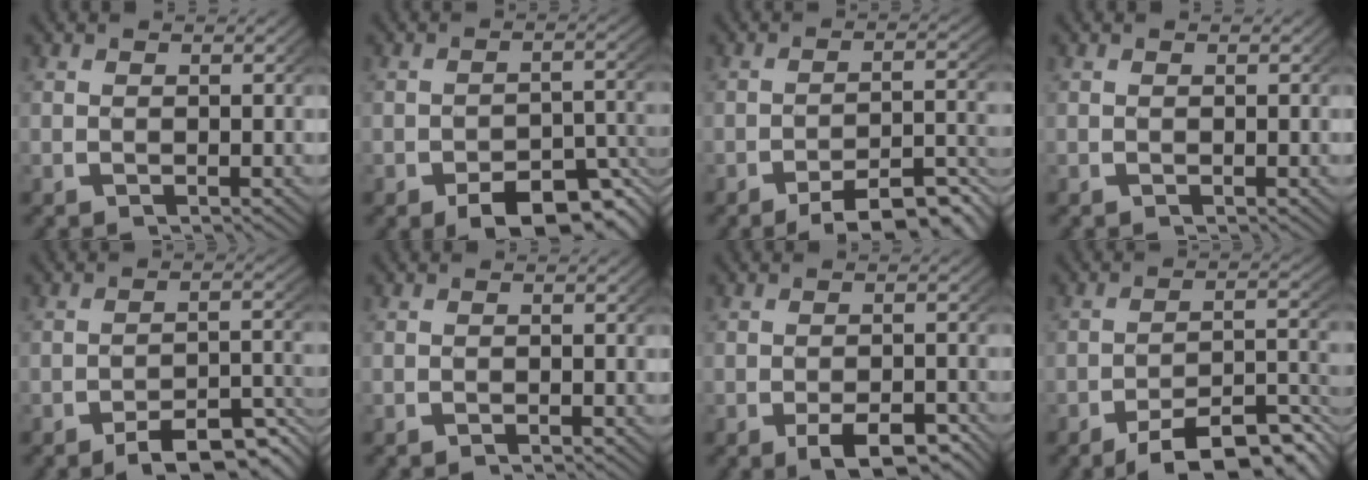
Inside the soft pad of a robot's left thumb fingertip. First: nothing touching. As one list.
[{"total": 6.7, "force": [-4.3, 3.1, 4.2], "torque": [-0.053, -0.019, -0.059]}, {"total": 7.5, "force": [-5.2, 2.8, 4.7], "torque": [-0.055, -0.008, -0.076]}, {"total": 0.0}, {"total": 6.8, "force": [-4.8, 2.5, 4.1], "torque": [-0.047, -0.008, -0.072]}, {"total": 0.5, "force": [-0.5, 0.0, 0.1], "torque": [0.002, 0.002, -0.013]}, {"total": 4.3, "force": [-2.7, 1.9, 2.8], "torque": [-0.035, -0.012, -0.037]}, {"total": 8.9, "force": [-5.9, 3.6, 5.7], "torque": [-0.068, -0.012, -0.081]}]